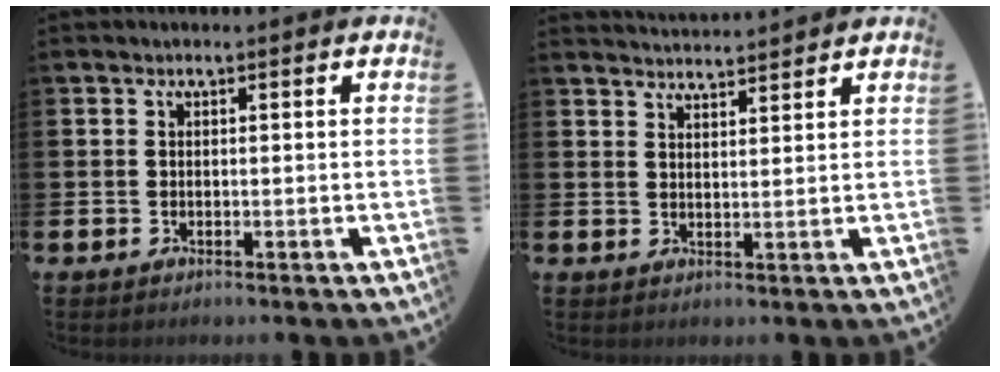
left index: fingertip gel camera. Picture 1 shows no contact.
{"total": 2.7, "force": [2.7, 0.0, 0.0], "torque": [-0.004, -0.014, 0.049]}